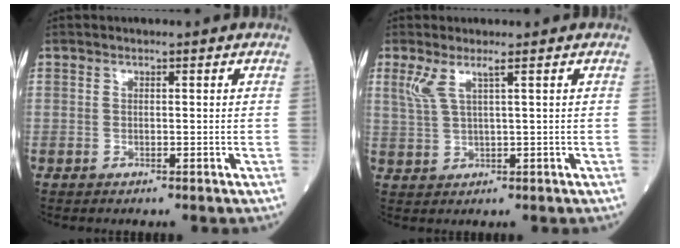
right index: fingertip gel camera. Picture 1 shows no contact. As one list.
[{"total": 3.3, "force": [1.8, 0.0, 2.7], "torque": [-0.070, 0.004, 0.045]}]